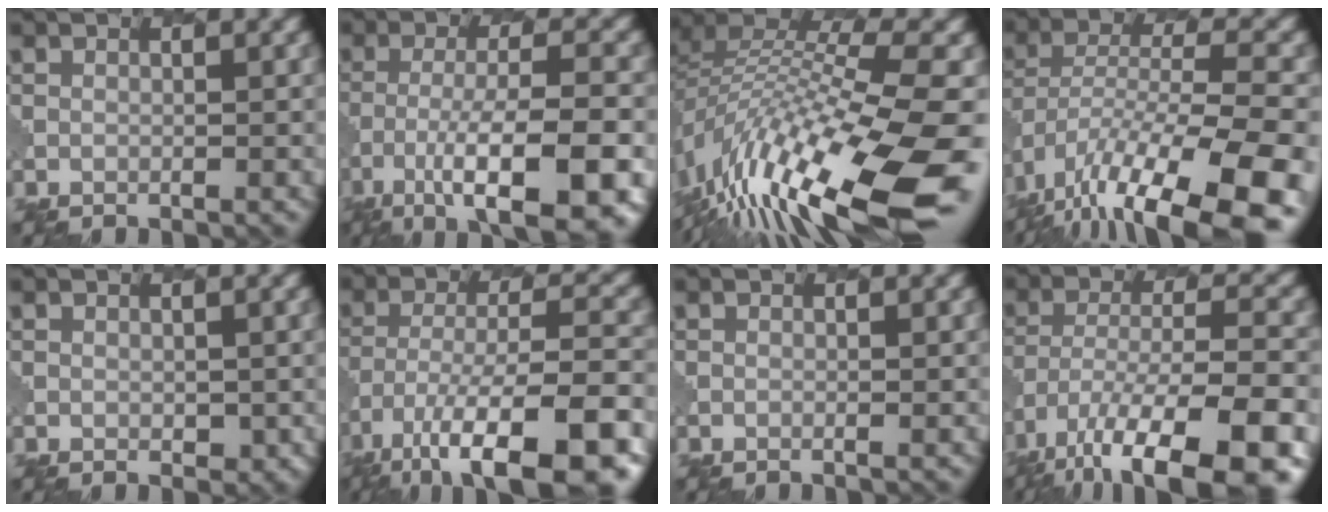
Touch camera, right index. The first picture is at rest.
{"total": 11.8, "force": [-6.1, 3.4, 9.5], "torque": [-0.165, -0.009, -0.092]}
{"total": 16.8, "force": [-8.0, 4.5, 14.1], "torque": [-0.287, 0.016, -0.136]}
{"total": 14.6, "force": [-9.2, 4.6, 10.4], "torque": [-0.197, -0.004, -0.140]}
{"total": 1.2, "force": [0.0, 1.0, 0.6], "torque": [-0.012, -0.007, 0.007]}
{"total": 13.3, "force": [-8.0, 4.2, 9.7], "torque": [-0.182, -0.008, -0.119]}
{"total": 0.0}
{"total": 14.7, "force": [-9.2, 5.3, 10.2], "torque": [-0.193, -0.034, -0.127]}